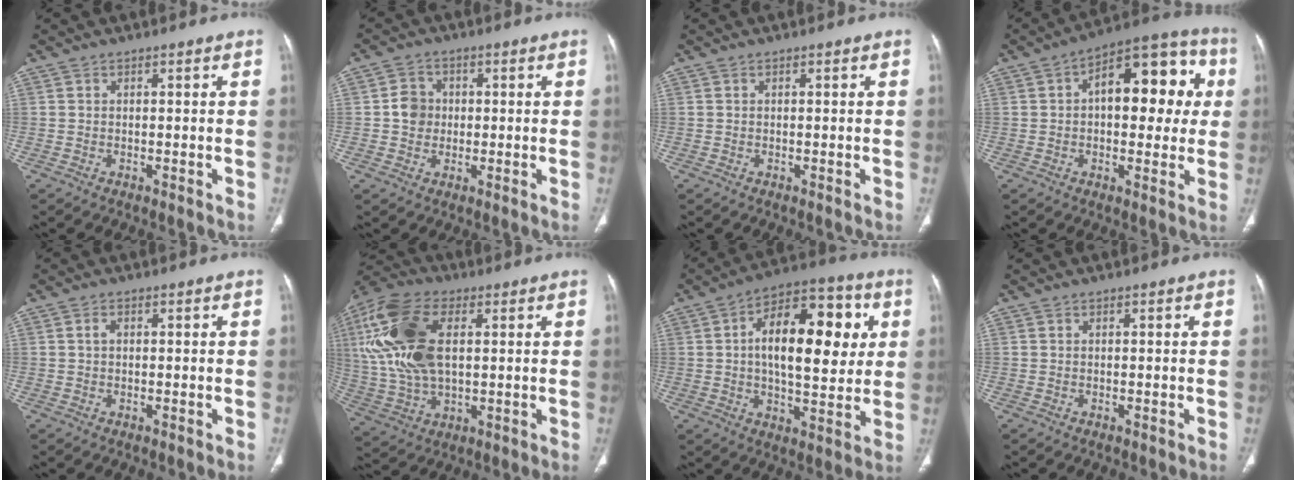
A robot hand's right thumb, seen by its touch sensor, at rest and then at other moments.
{"total": 4.6, "force": [0.1, 4.2, 1.9], "torque": [-0.014, 0.005, -0.003]}
{"total": 0.0}
{"total": 17.9, "force": [2.8, 9.4, 14.9], "torque": [-0.156, 0.034, 0.032]}
{"total": 1.1, "force": [0.2, 0.8, 0.8], "torque": [-0.013, 0.004, 0.003]}
{"total": 19.9, "force": [4.2, 10.9, 16.1], "torque": [-0.352, 0.004, 0.076]}
{"total": 19.8, "force": [3.7, 9.7, 16.9], "torque": [-0.217, 0.014, 0.046]}
{"total": 0.0}